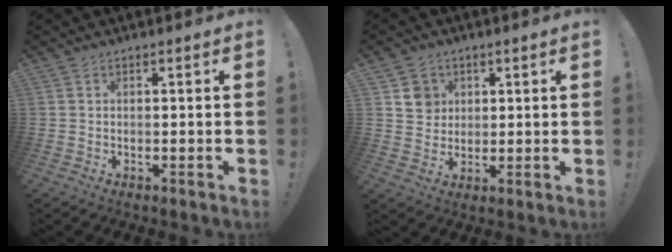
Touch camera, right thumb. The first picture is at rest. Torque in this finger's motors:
{"motor_torque": [0.12, 0.03, 0.32, 0.17, 0.03]}